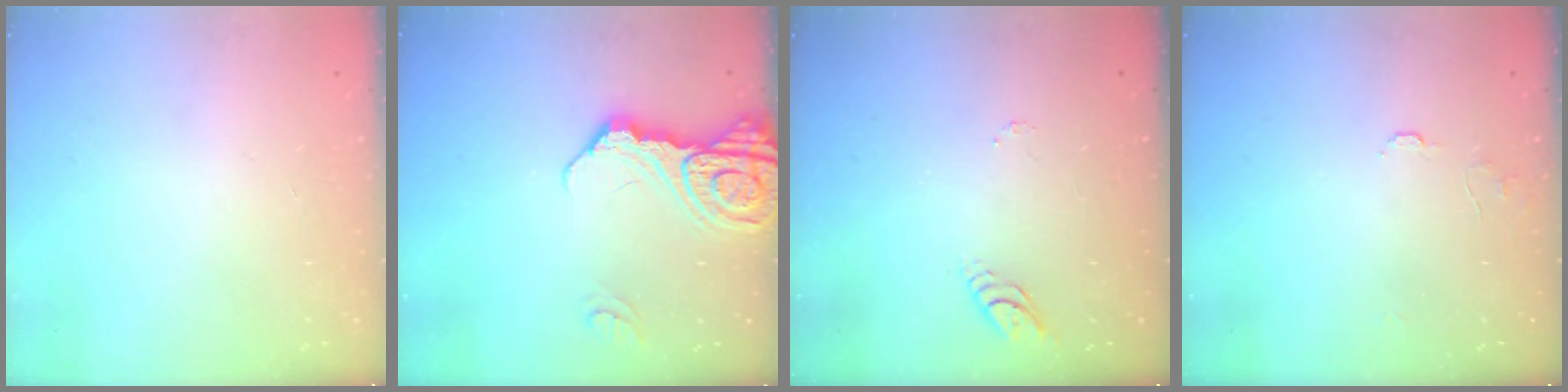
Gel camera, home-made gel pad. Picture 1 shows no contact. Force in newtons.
{"total": 14.7, "press": 14.6, "slide": 1.7}
{"total": 3.9, "press": 3.8, "slide": 0.2}
{"total": 5.9, "press": 5.9, "slide": 0.6}